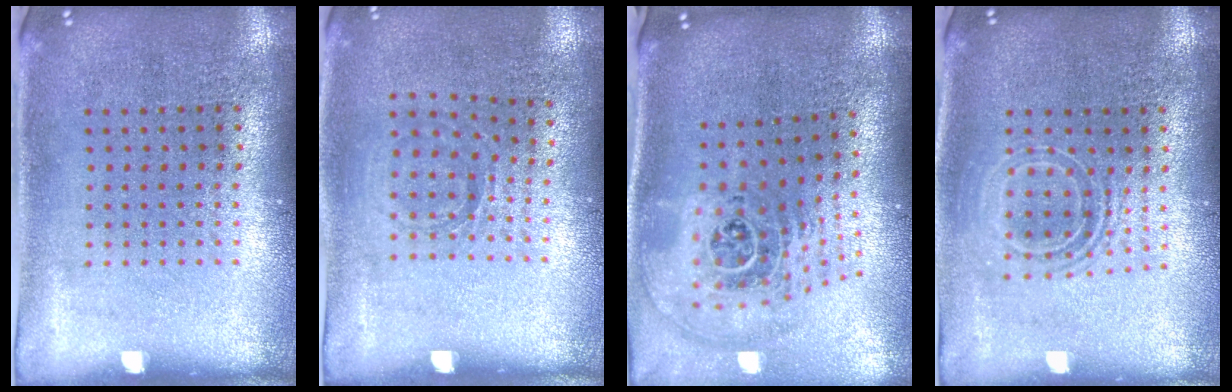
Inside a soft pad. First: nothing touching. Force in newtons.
{"total": 0.8, "press": 0.7, "slide": 0.3}
{"total": 2.8, "press": 1.9, "slide": 2.1}
{"total": 1.7, "press": 1.4, "slide": 1.0}